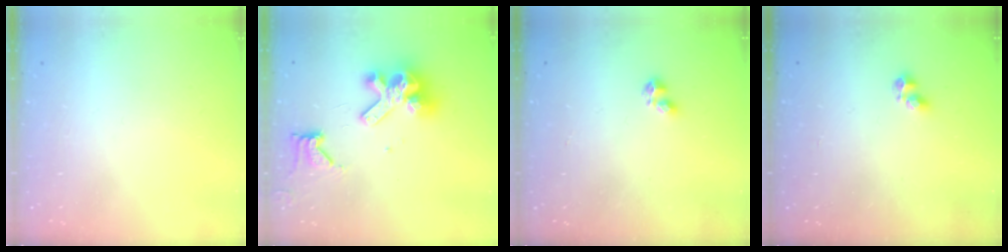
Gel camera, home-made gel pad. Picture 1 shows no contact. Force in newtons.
{"total": 13.3, "press": 13.2, "slide": 1.6}
{"total": 2.2, "press": 2.2, "slide": 0.4}
{"total": 2.8, "press": 2.7, "slide": 0.5}